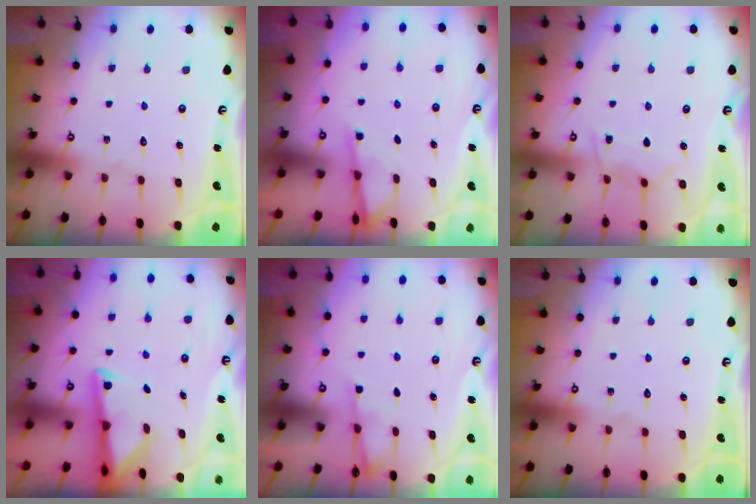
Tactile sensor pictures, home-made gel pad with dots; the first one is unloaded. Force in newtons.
{"total": 1.8, "press": 1.7, "slide": 0.4}
{"total": 5.8, "press": 5.7, "slide": 0.7}
{"total": 2.8, "press": 2.7, "slide": 0.7}
{"total": 2.6, "press": 2.6, "slide": 0.5}
{"total": 0.0}